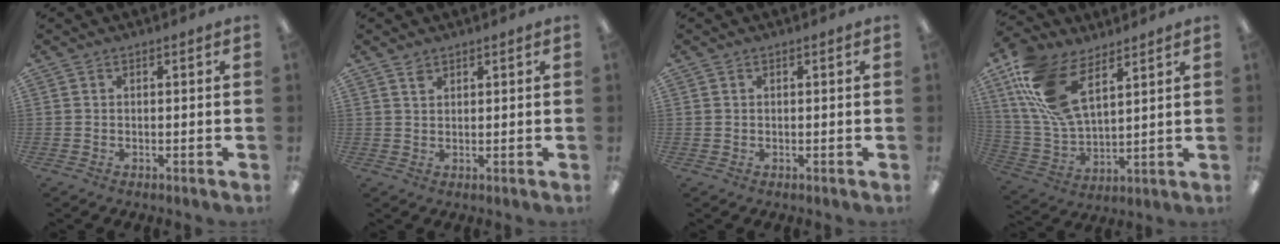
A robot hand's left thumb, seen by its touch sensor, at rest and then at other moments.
{"total": 2.1, "force": [1.6, 1.1, 0.8], "torque": [-0.010, -0.005, 0.030]}
{"total": 0.6, "force": [0.3, 0.5, 0.3], "torque": [-0.006, 0.003, 0.006]}
{"total": 18.3, "force": [9.7, 9.0, 12.7], "torque": [-0.291, -0.032, 0.174]}